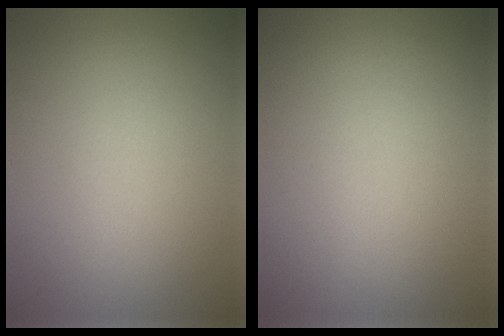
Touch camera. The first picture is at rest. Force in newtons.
{"total": 0.0}